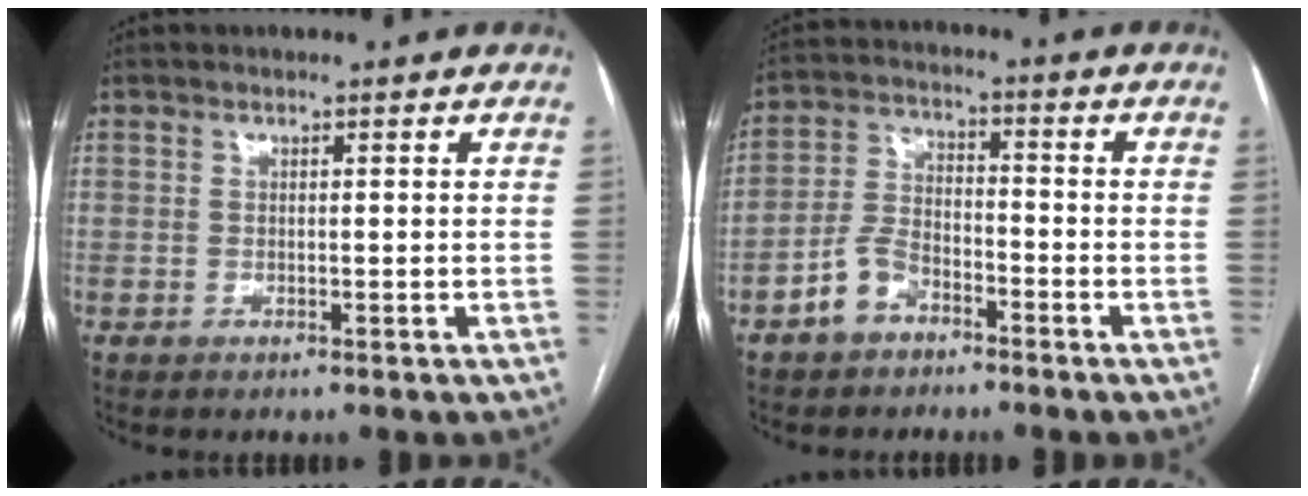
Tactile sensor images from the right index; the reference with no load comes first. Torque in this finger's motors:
{"motor_torque": [0.20, -0.16, -0.06, -0.01]}